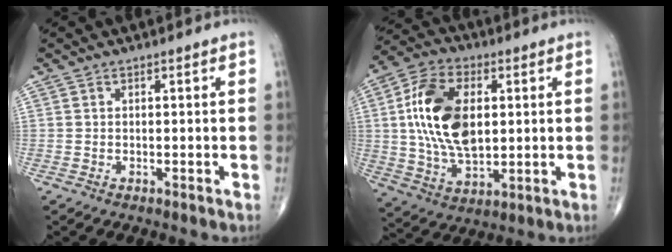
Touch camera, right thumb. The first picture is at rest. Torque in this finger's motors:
{"motor_torque": [1.99, 3.02, 1.57, 0.05, 0.21]}